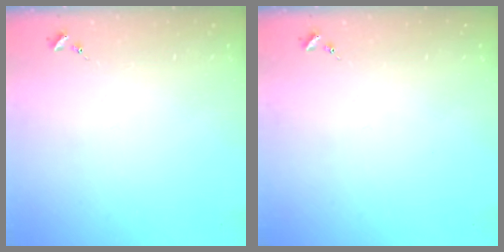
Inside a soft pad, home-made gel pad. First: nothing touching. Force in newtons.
{"total": 0.0}